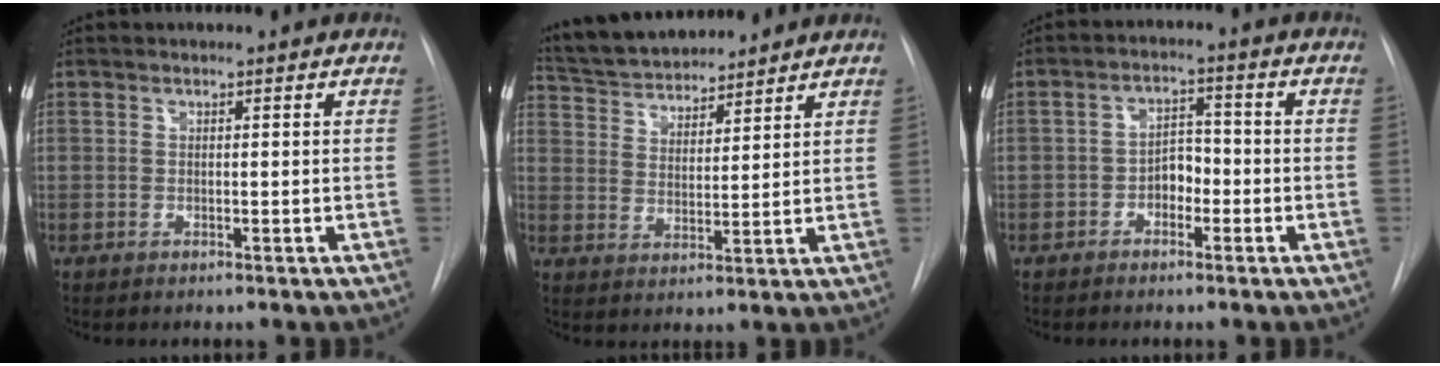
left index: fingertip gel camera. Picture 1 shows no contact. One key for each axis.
{"total": 12.4, "fx": 11.5, "fy": 2.8, "fz": 3.6, "tx": -0.063, "ty": 0.026, "tz": 0.201}
{"total": 3.9, "fx": -1.6, "fy": 2.4, "fz": 2.6, "tx": -0.041, "ty": 0.014, "tz": -0.032}